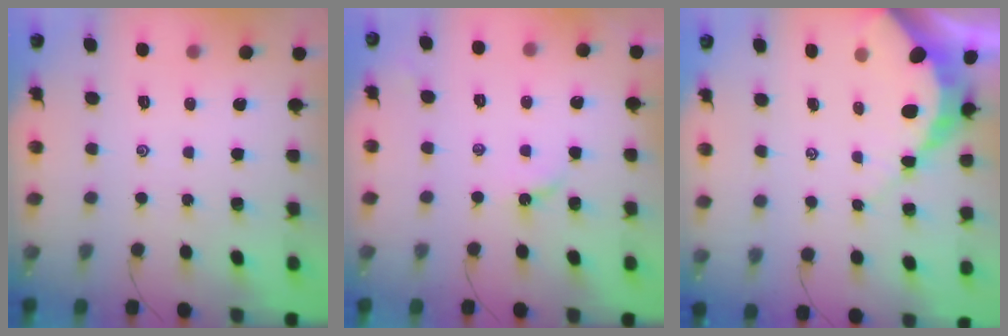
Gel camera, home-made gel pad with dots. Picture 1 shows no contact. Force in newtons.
{"total": 2.6, "press": 2.6, "slide": 0.4}
{"total": 7.8, "press": 7.7, "slide": 0.7}